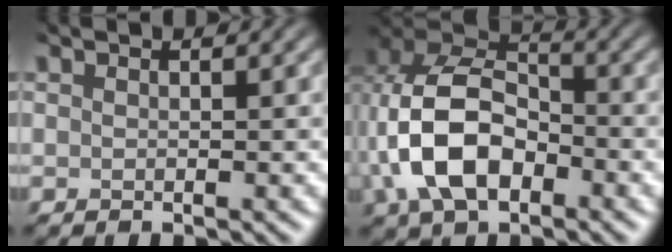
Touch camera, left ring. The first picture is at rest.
{"total": 8.9, "force": [-3.3, 5.6, 6.1], "torque": [-0.138, 0.002, -0.068]}